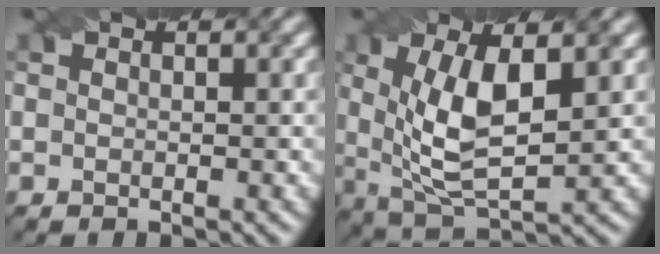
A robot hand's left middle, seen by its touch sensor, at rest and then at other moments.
{"total": 7.5, "force": [1.1, 3.0, 6.8], "torque": [-0.137, -0.006, 0.023]}